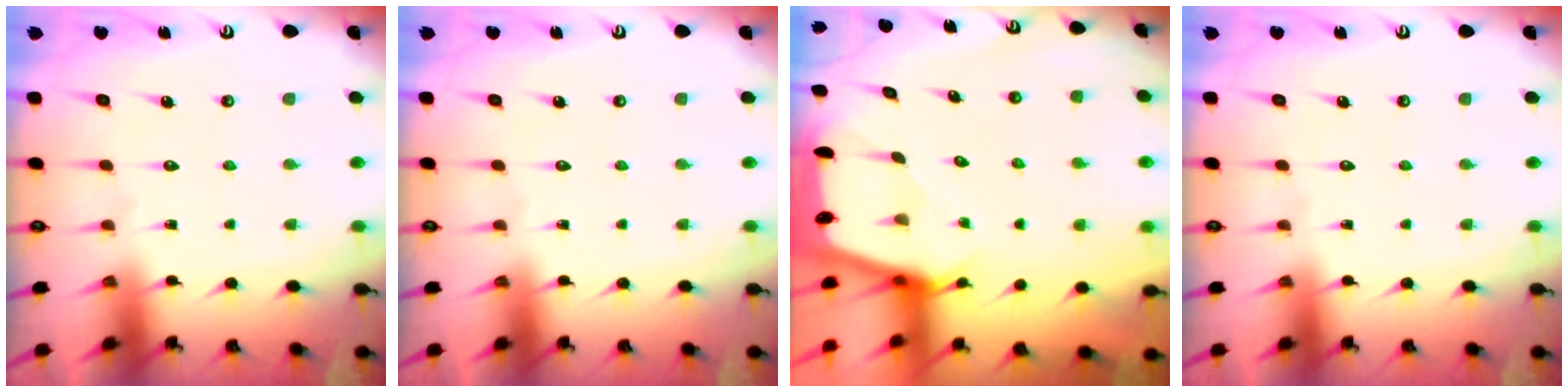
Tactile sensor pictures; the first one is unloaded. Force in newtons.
{"total": 0.0}
{"total": 2.5, "press": 2.5, "slide": 0.3}
{"total": 0.0}